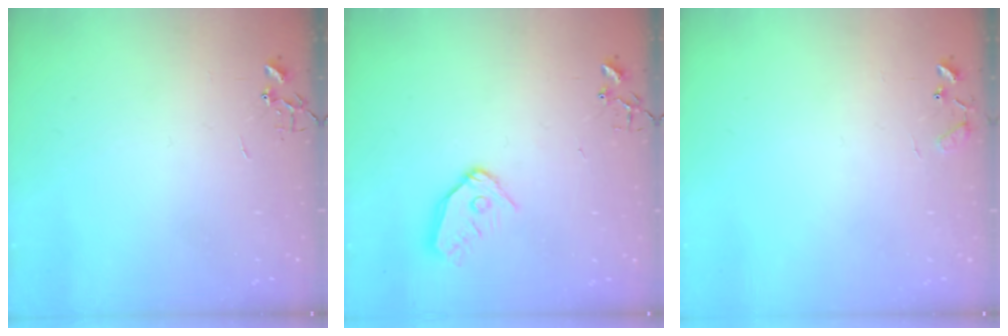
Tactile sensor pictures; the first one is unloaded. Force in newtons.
{"total": 10.7, "press": 10.6, "slide": 1.1}
{"total": 7.6, "press": 7.5, "slide": 0.6}